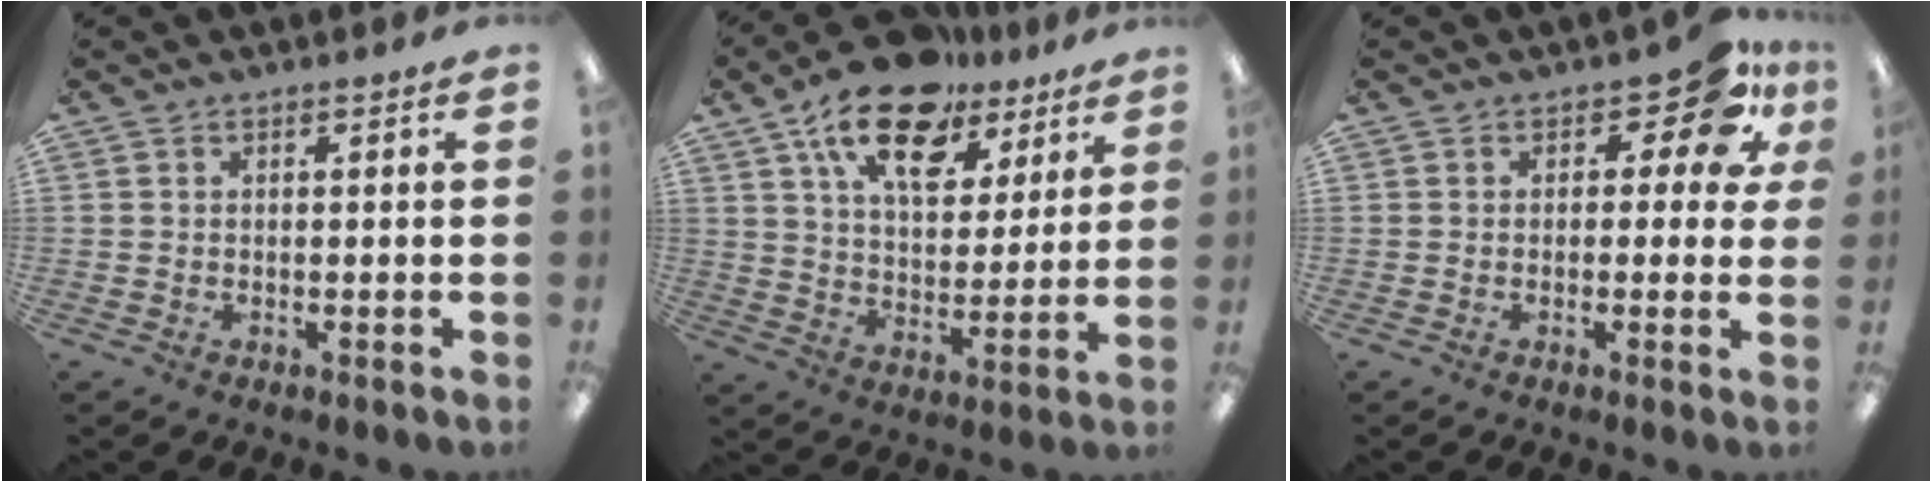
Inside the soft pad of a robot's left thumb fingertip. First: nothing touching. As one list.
[{"total": 17.7, "force": [11.5, 9.1, 9.9], "torque": [-0.162, -0.055, 0.202]}, {"total": 9.5, "force": [4.8, 4.6, 6.8], "torque": [-0.081, -0.023, 0.080]}]